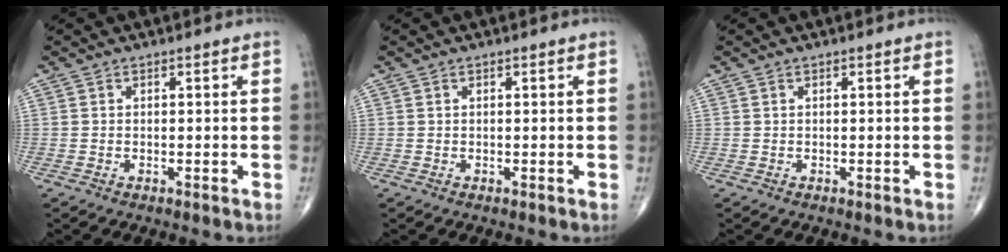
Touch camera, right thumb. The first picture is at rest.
{"total": 0.0}
{"total": 0.0}